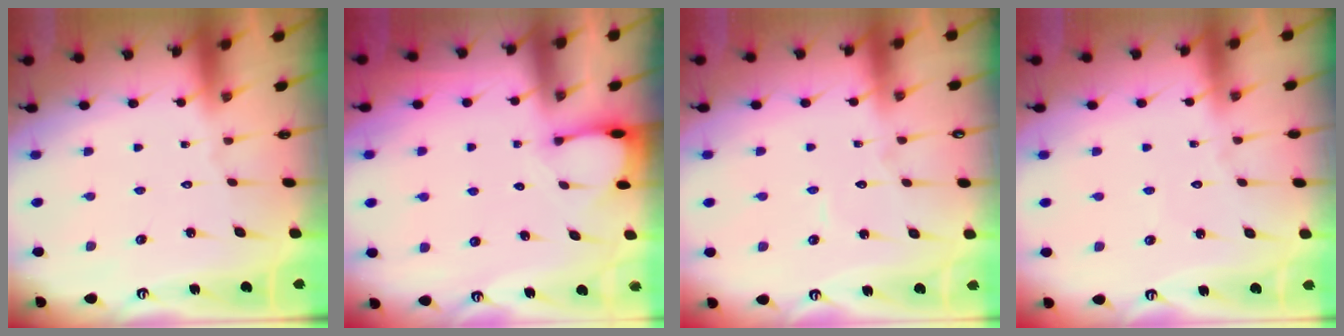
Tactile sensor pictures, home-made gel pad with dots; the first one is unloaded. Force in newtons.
{"total": 2.3, "press": 2.3, "slide": 0.3}
{"total": 4.1, "press": 4.1, "slide": 0.4}
{"total": 2.3, "press": 2.3, "slide": 0.2}